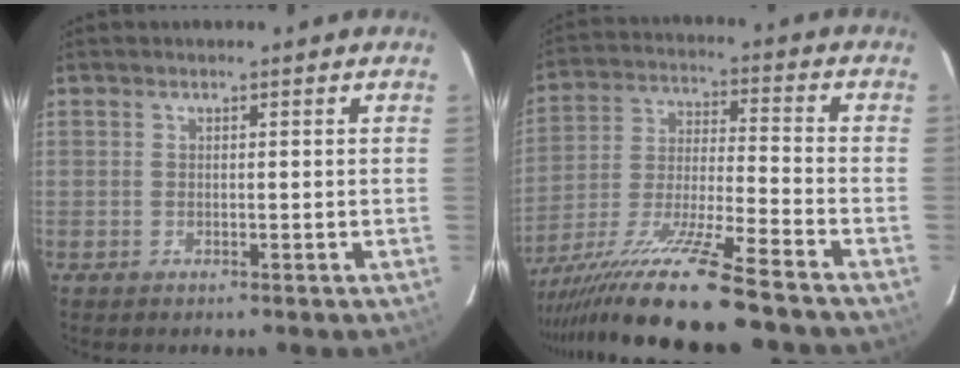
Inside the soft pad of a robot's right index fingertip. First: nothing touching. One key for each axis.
{"total": 16.9, "fx": -13.5, "fy": -0.7, "fz": 10.1, "tx": -0.210, "ty": -0.028, "tz": -0.245}